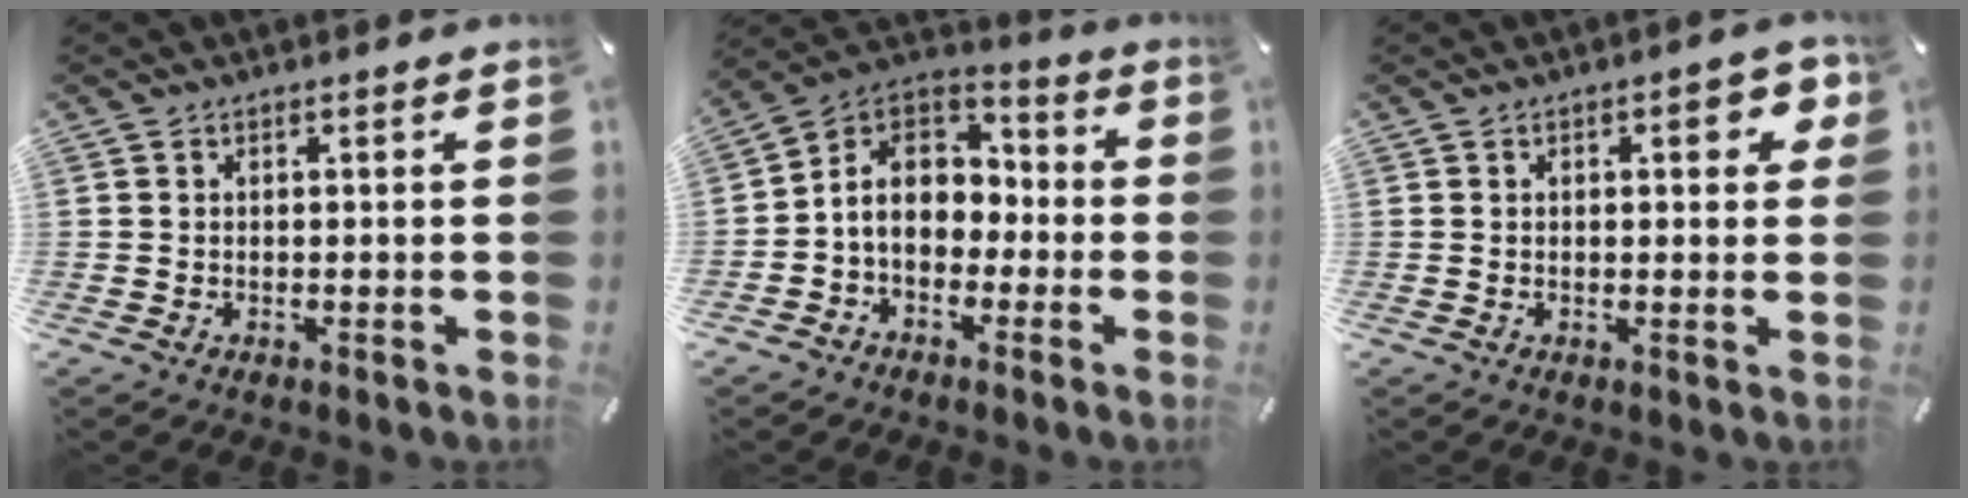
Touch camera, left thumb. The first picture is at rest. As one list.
[{"total": 9.3, "force": [-1.5, 8.0, 4.5], "torque": [-0.107, 0.012, -0.025]}, {"total": 5.2, "force": [1.5, 2.6, 4.3], "torque": [-0.046, -0.004, 0.016]}]